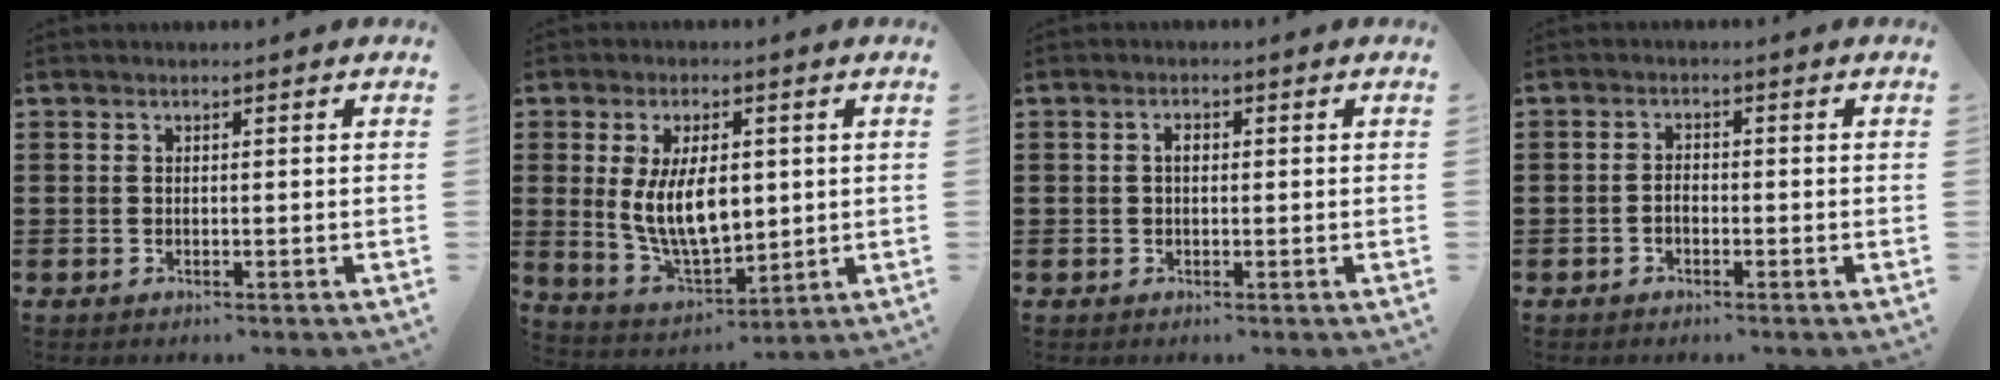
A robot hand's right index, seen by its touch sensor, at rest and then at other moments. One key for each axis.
{"total": 10.0, "fx": 1.3, "fy": 5.2, "fz": 8.4, "tx": -0.173, "ty": -0.004, "tz": 0.018}
{"total": 1.3, "fx": 0.2, "fy": 0.7, "fz": 1.1, "tx": -0.022, "ty": 0.006, "tz": 0.003}
{"total": 1.5, "fx": -0.8, "fy": 0.9, "fz": 0.9, "tx": -0.019, "ty": 0.002, "tz": -0.015}